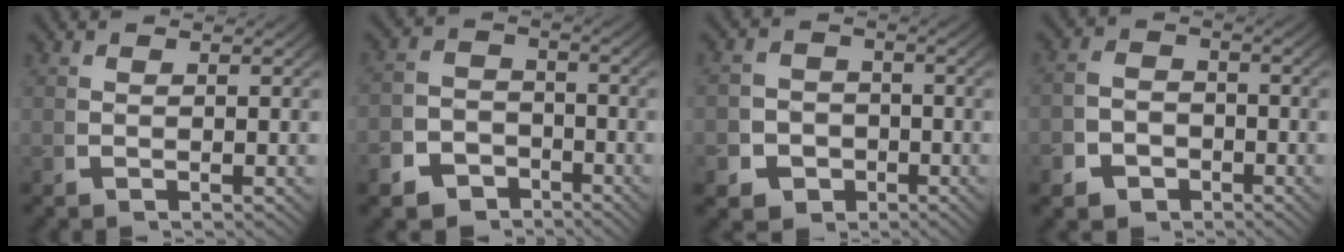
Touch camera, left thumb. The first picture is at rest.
{"total": 7.3, "force": [-4.4, 5.6, 1.8], "torque": [-0.012, -0.030, -0.074]}
{"total": 6.8, "force": [-2.8, 5.7, 2.2], "torque": [-0.030, -0.030, -0.043]}
{"total": 4.4, "force": [-2.4, 3.4, 1.3], "torque": [-0.022, -0.019, -0.038]}